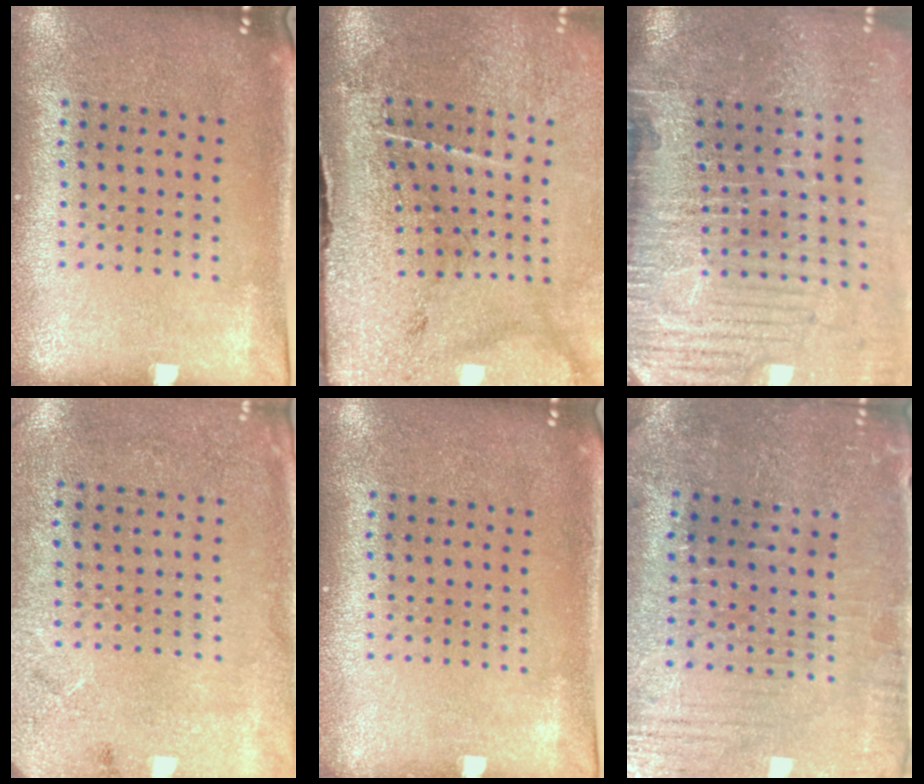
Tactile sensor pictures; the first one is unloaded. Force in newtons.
{"total": 3.8, "press": 3.3, "slide": 1.8}
{"total": 5.4, "press": 4.4, "slide": 3.2}
{"total": 2.7, "press": 2.2, "slide": 1.7}
{"total": 0.5, "press": 0.5, "slide": 0.1}
{"total": 0.9, "press": 0.8, "slide": 0.4}